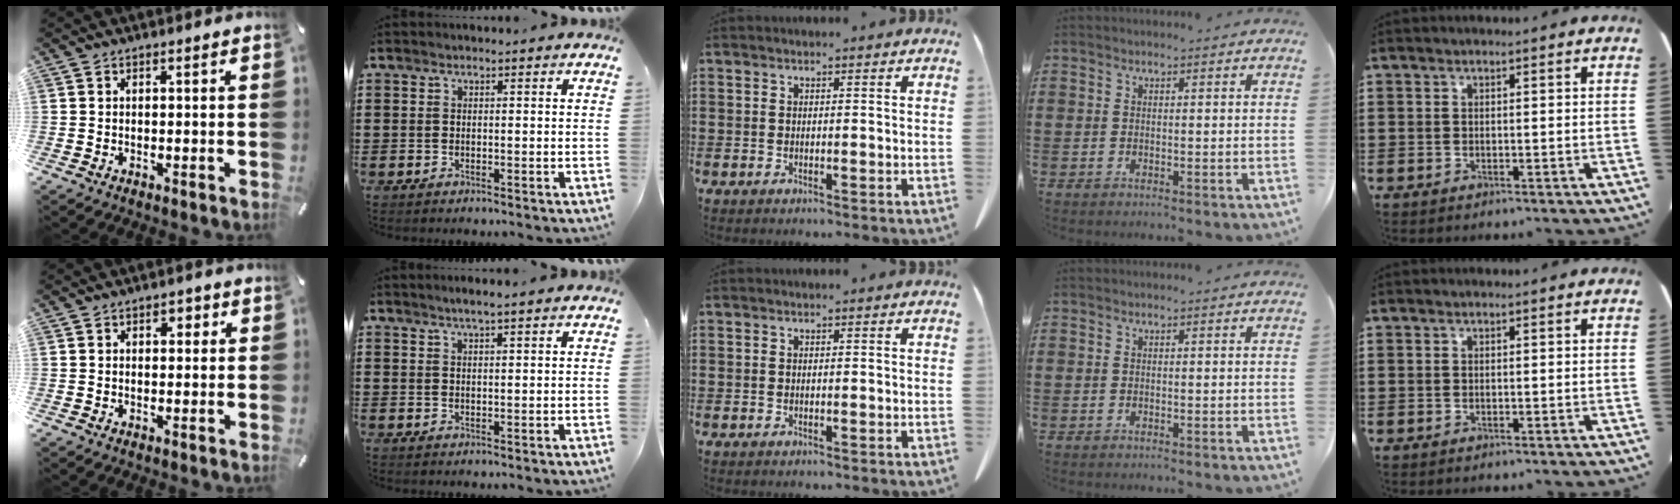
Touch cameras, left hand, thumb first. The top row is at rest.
{"thumb": {"total": 2.4, "force": [0.6, 1.7, 1.5], "torque": [-0.009, 0.000, 0.002]}, "index": {"total": 2.0, "force": [1.6, -0.1, 1.2], "torque": [-0.026, 0.002, 0.029]}}